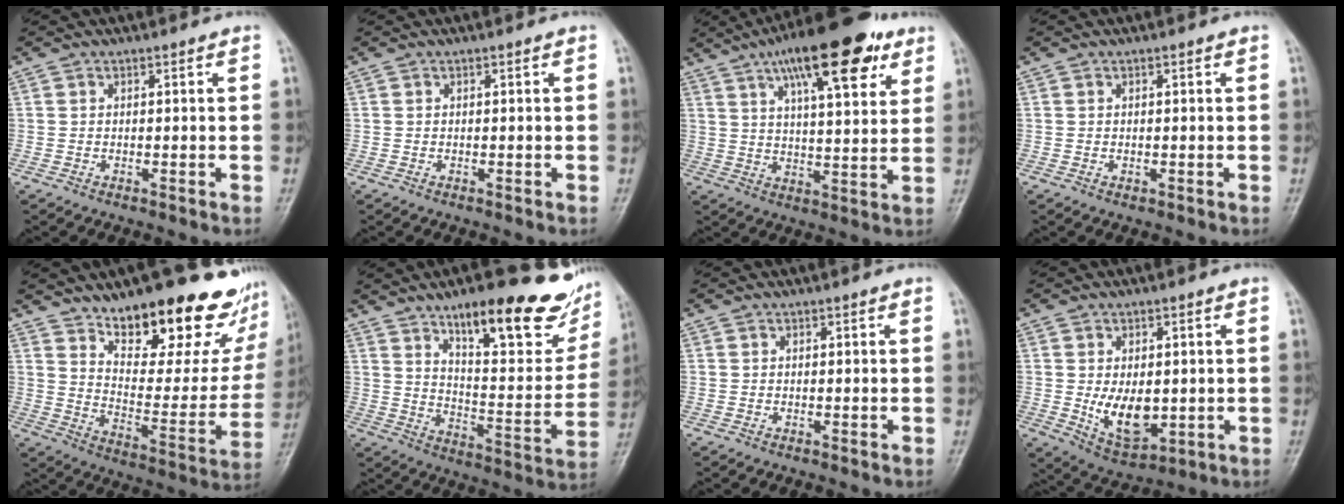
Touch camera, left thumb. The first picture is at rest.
{"total": 0.0}
{"total": 19.3, "force": [10.4, 6.4, 14.9], "torque": [-0.202, -0.019, 0.159]}
{"total": 0.9, "force": [0.0, 0.7, 0.5], "torque": [-0.003, -0.001, 0.000]}
{"total": 25.9, "force": [17.8, 10.0, 16.0], "torque": [-0.178, -0.105, 0.257]}
{"total": 25.3, "force": [15.5, 7.8, 18.3], "torque": [-0.204, -0.063, 0.230]}
{"total": 0.0}
{"total": 9.7, "force": [-0.6, 6.1, 7.5], "torque": [-0.093, -0.018, 0.008]}